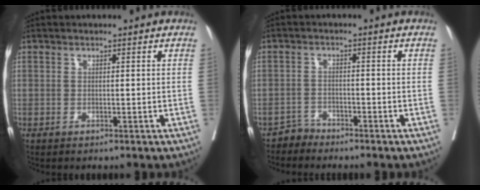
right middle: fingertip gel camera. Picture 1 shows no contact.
{"total": 2.0, "force": [-1.8, 0.5, -0.8], "torque": [0.022, -0.001, -0.033]}